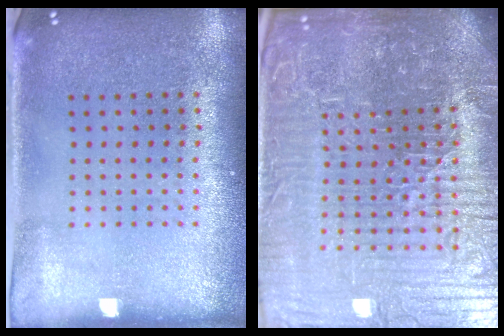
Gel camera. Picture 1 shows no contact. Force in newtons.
{"total": 7.5, "press": 6.7, "slide": 3.3}